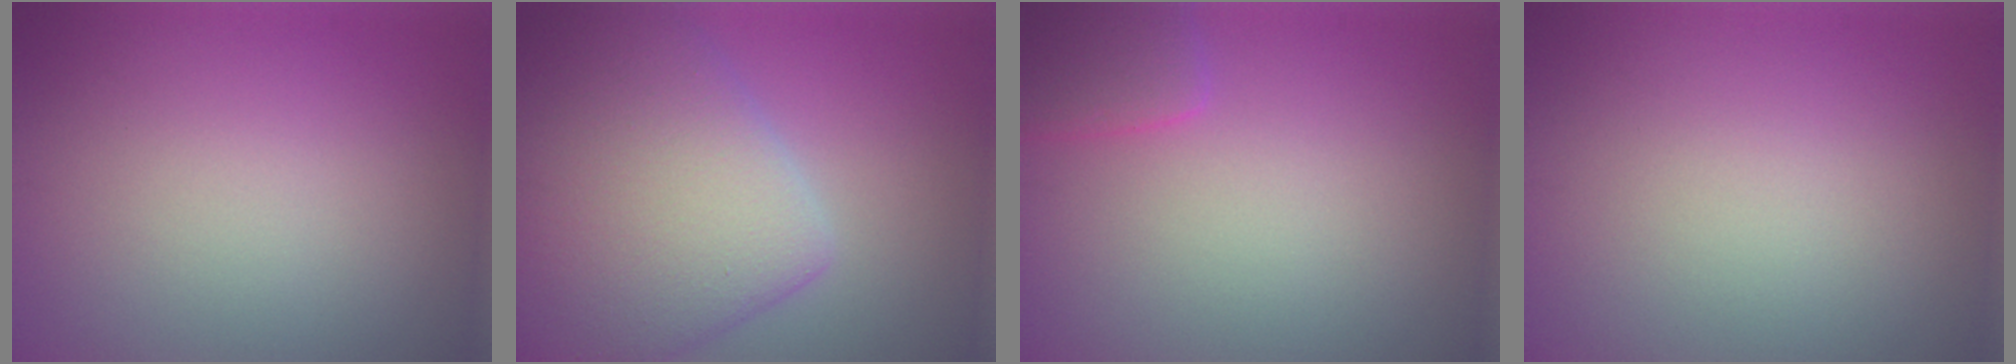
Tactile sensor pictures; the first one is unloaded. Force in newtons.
{"total": 9.9, "press": 9.9, "slide": 0.5}
{"total": 2.6, "press": 2.6, "slide": 0.3}
{"total": 0.0}